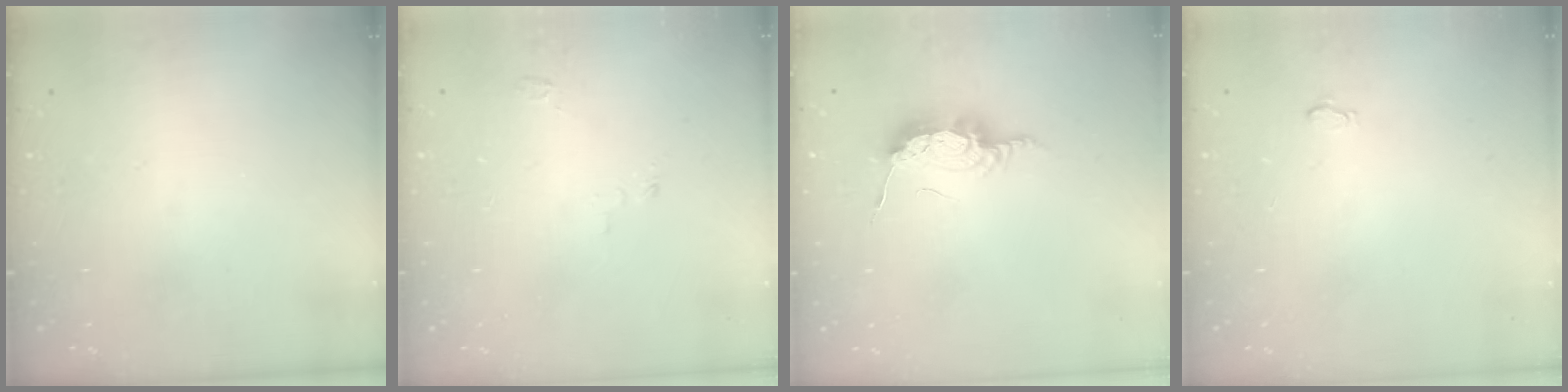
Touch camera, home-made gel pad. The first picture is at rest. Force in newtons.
{"total": 2.7, "press": 2.7, "slide": 0.3}
{"total": 8.3, "press": 8.3, "slide": 0.2}
{"total": 2.8, "press": 2.8, "slide": 0.3}